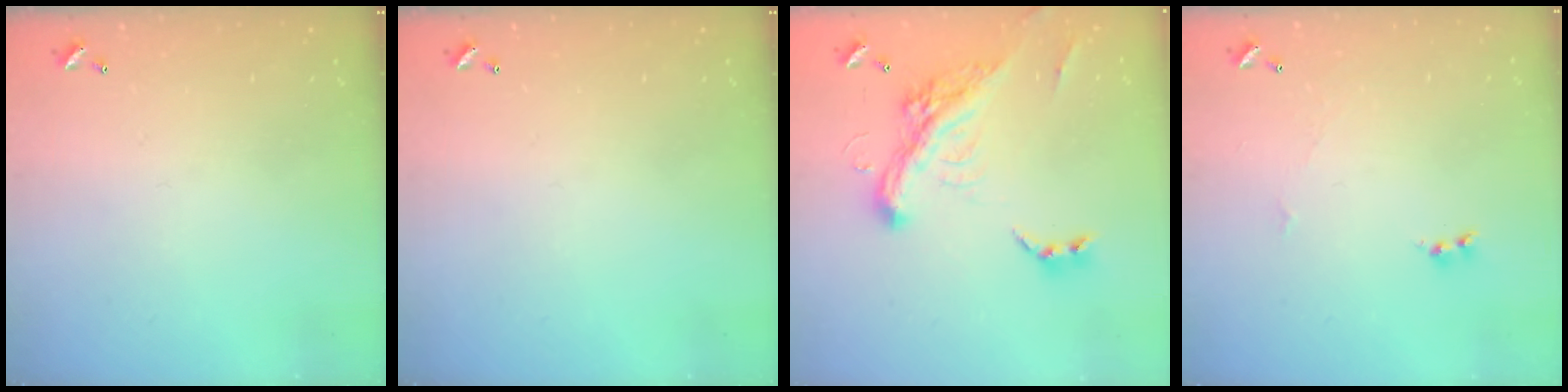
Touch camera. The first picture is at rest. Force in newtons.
{"total": 0.0}
{"total": 8.3, "press": 8.0, "slide": 1.9}
{"total": 1.6, "press": 1.6, "slide": 0.2}